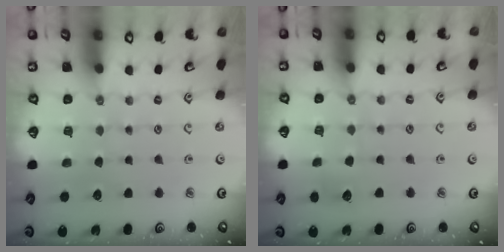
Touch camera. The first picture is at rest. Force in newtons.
{"total": 5.0, "press": 5.0, "slide": 0.5}